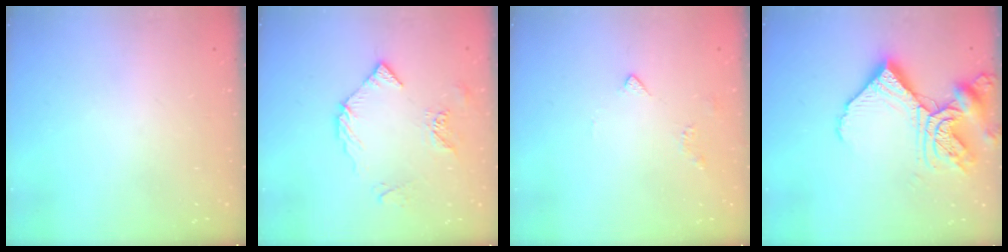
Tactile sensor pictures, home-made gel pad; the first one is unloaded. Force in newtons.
{"total": 8.0, "press": 8.0, "slide": 0.8}
{"total": 4.2, "press": 4.1, "slide": 0.9}
{"total": 17.2, "press": 17.2, "slide": 1.5}